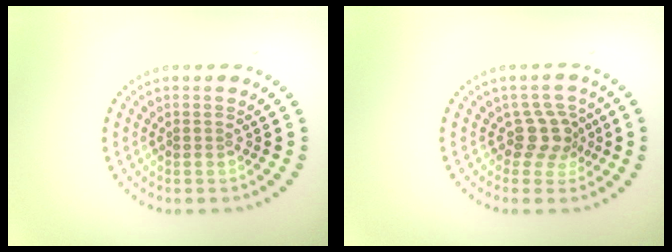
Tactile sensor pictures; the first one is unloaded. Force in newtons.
{"total": 2.6, "press": 1.9, "slide": 1.7}